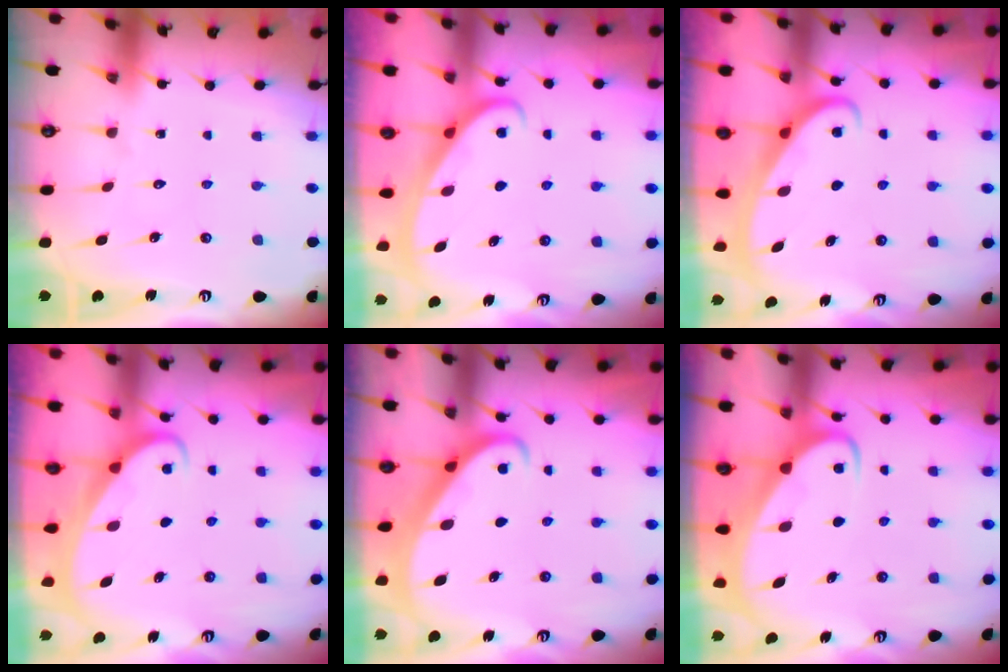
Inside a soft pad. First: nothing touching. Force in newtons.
{"total": 2.8, "press": 2.8, "slide": 0.3}
{"total": 2.7, "press": 2.7, "slide": 0.4}
{"total": 2.2, "press": 2.2, "slide": 0.0}
{"total": 2.6, "press": 2.6, "slide": 0.2}
{"total": 3.8, "press": 3.8, "slide": 0.3}